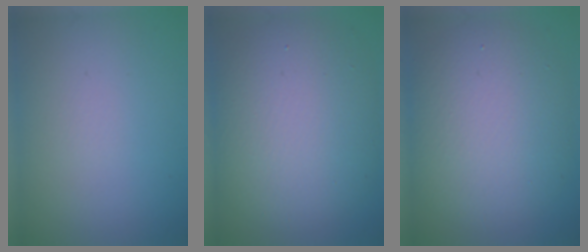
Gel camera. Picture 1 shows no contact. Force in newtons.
{"total": 10.4, "press": 10.3, "slide": 0.7}
{"total": 8.3, "press": 8.3, "slide": 0.3}